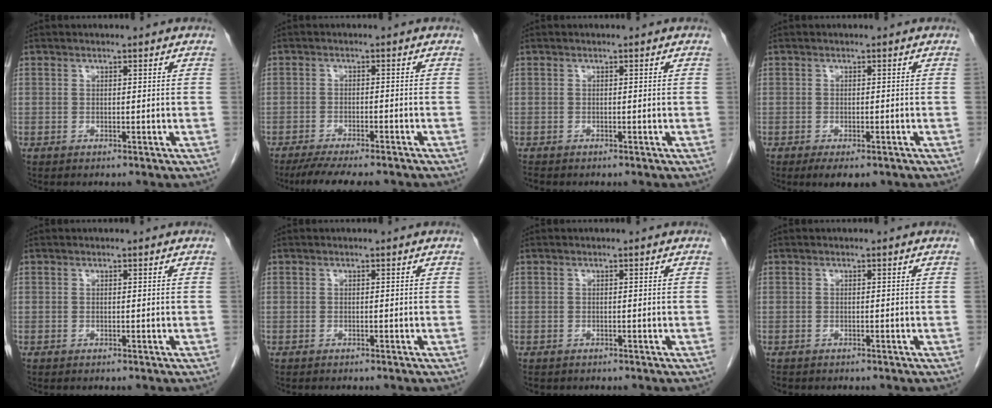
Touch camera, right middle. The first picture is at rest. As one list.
[{"total": 9.1, "force": [-7.8, 1.7, 4.4], "torque": [-0.058, -0.012, -0.118]}, {"total": 0.5, "force": [-0.5, 0.1, 0.1], "torque": [-0.009, -0.002, -0.012]}, {"total": 4.1, "force": [-2.7, 1.5, 2.6], "torque": [-0.034, -0.006, -0.037]}, {"total": 0.0}, {"total": 0.0}, {"total": 0.7, "force": [-0.5, 0.5, 0.1], "torque": [-0.010, 0.003, -0.005]}, {"total": 0.7, "force": [-0.6, 0.4, 0.1], "torque": [-0.010, 0.000, -0.010]}]